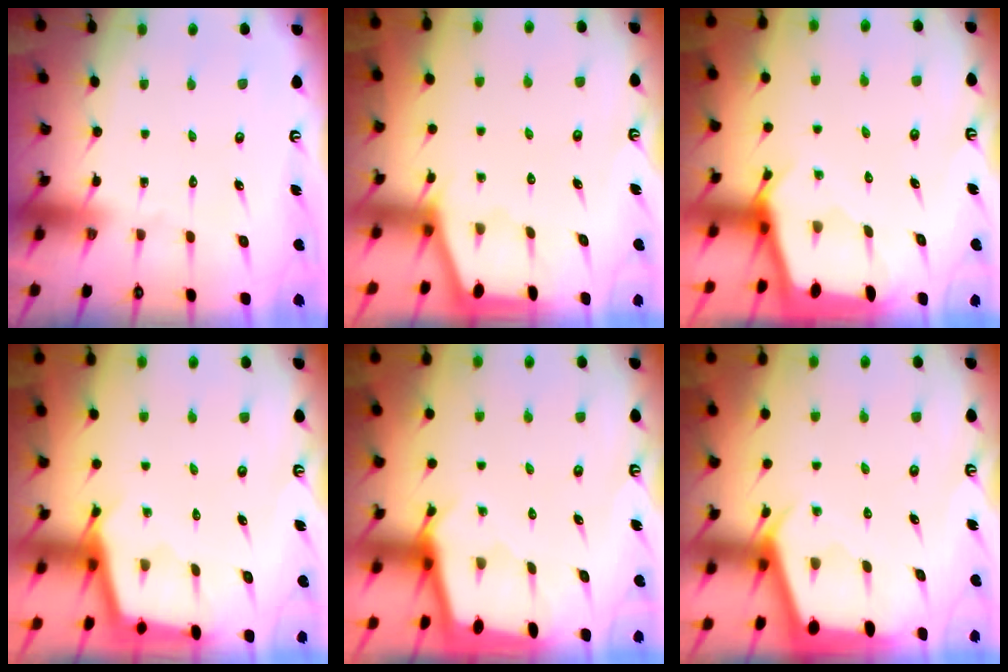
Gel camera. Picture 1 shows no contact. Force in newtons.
{"total": 1.2, "press": 1.2, "slide": 0.3}
{"total": 1.9, "press": 1.9, "slide": 0.1}
{"total": 2.3, "press": 2.3, "slide": 0.1}
{"total": 2.1, "press": 2.1, "slide": 0.2}
{"total": 2.5, "press": 2.5, "slide": 0.3}